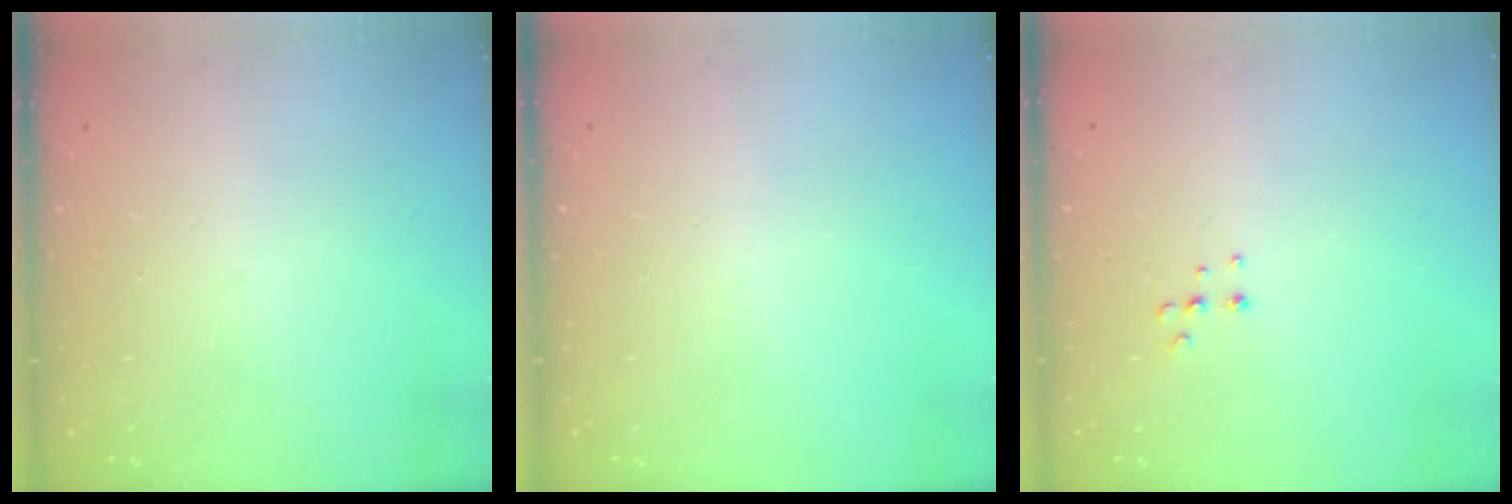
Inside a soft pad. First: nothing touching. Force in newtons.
{"total": 0.0}
{"total": 4.4, "press": 4.4, "slide": 0.5}